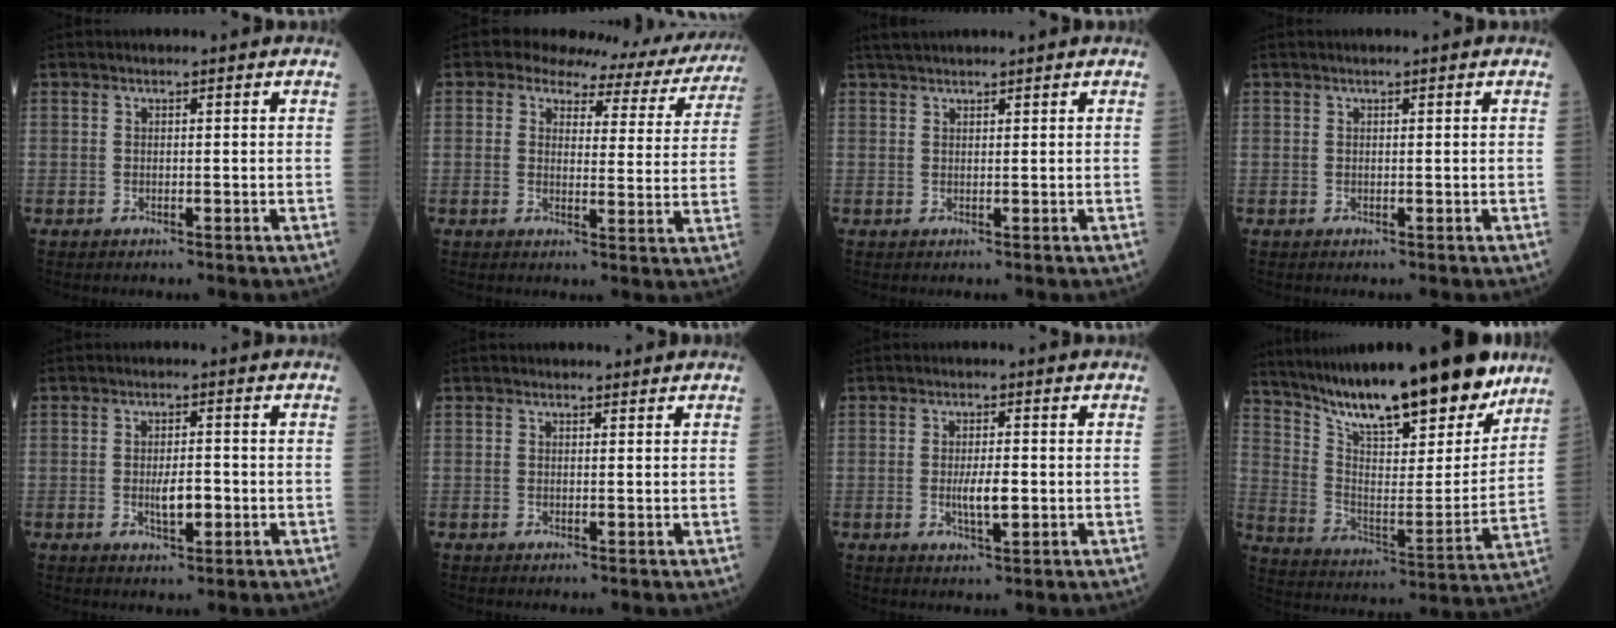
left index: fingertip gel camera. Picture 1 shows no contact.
{"total": 11.4, "force": [10.5, 4.0, 1.8], "torque": [-0.001, -0.016, 0.094]}
{"total": 3.6, "force": [3.2, 0.2, 1.5], "torque": [-0.024, 0.031, 0.058]}
{"total": 0.9, "force": [0.7, -0.1, 0.5], "torque": [-0.010, 0.011, 0.014]}
{"total": 3.5, "force": [-0.7, 1.1, 3.3], "torque": [-0.061, -0.001, -0.009]}
{"total": 0.9, "force": [0.9, 0.3, 0.0], "torque": [-0.011, -0.003, 0.010]}
{"total": 3.6, "force": [-0.4, 0.8, 3.5], "torque": [-0.067, -0.003, -0.005]}
{"total": 24.4, "force": [19.6, 4.6, 13.9], "torque": [-0.229, -0.022, 0.306]}